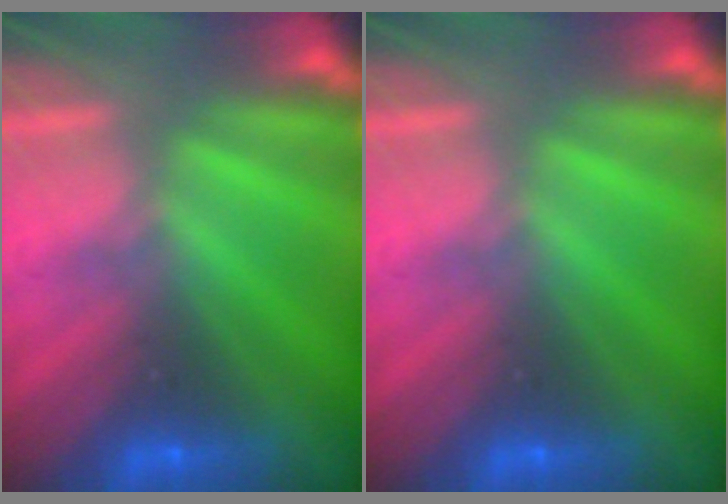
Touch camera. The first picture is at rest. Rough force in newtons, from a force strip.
{"total": 0.0}